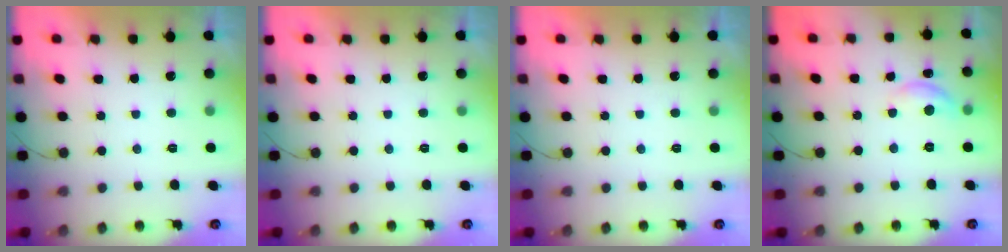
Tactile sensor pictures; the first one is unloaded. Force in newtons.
{"total": 0.0}
{"total": 0.0}
{"total": 8.1, "press": 8.1, "slide": 0.5}